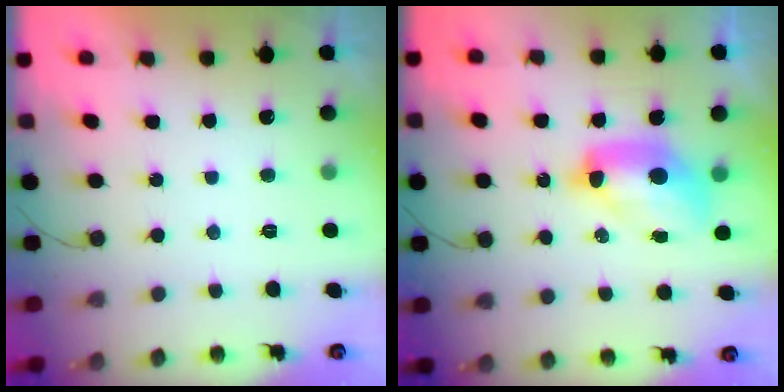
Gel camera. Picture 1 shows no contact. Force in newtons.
{"total": 10.6, "press": 10.6, "slide": 1.3}